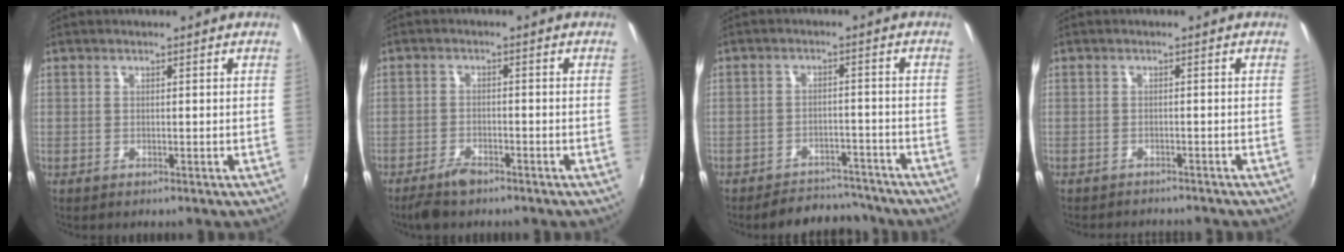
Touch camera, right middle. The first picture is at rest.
{"total": 4.2, "force": [-3.4, 1.4, 2.0], "torque": [-0.057, -0.005, -0.065]}
{"total": 8.9, "force": [-8.2, 3.3, 1.6], "torque": [-0.044, 0.015, -0.104]}
{"total": 5.0, "force": [-4.7, 1.1, 1.3], "torque": [-0.038, -0.013, -0.068]}